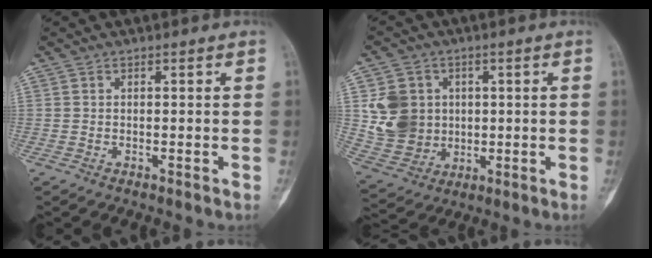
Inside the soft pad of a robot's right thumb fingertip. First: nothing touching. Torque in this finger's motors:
{"motor_torque": [0.38, 0.39, 0.96, 0.44, 0.07]}